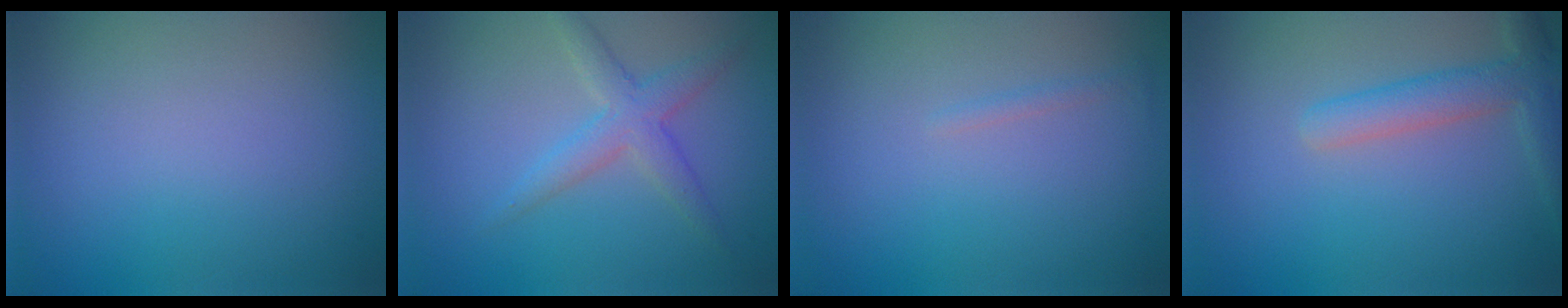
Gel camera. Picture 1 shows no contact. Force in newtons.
{"total": 3.0, "press": 3.0, "slide": 0.1}
{"total": 0.6, "press": 0.6, "slide": 0.0}
{"total": 3.5, "press": 3.5, "slide": 0.3}